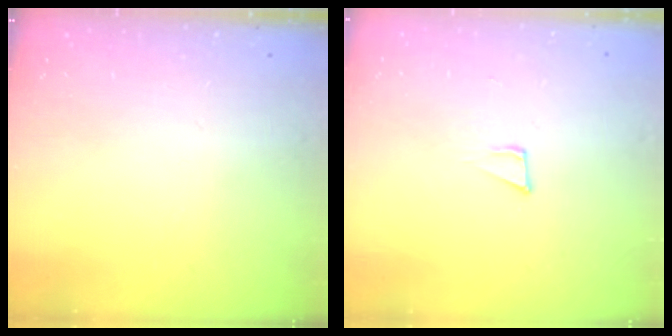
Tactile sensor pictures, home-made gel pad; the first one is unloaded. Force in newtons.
{"total": 5.5, "press": 5.4, "slide": 0.8}